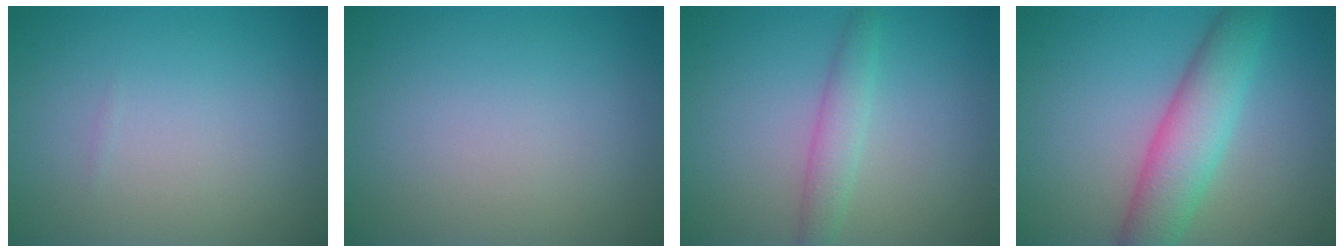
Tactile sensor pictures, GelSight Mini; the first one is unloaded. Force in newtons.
{"total": 0.0}
{"total": 2.2, "press": 2.2, "slide": 0.0}
{"total": 5.7, "press": 5.7, "slide": 0.1}